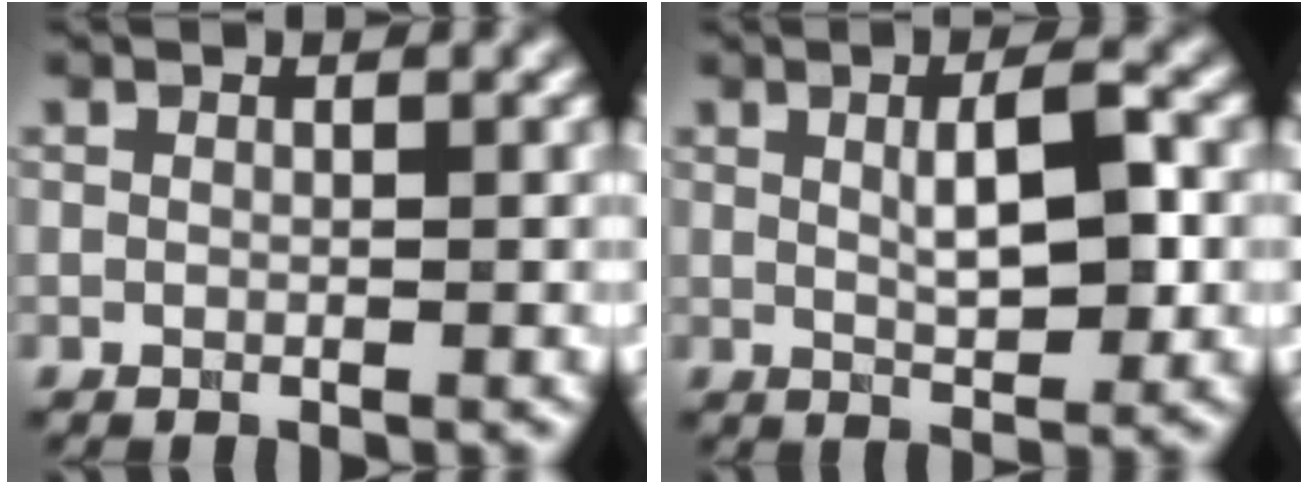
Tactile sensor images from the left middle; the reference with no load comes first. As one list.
[{"total": 4.1, "force": [0.6, 0.9, 3.9], "torque": [-0.066, 0.004, 0.010]}]